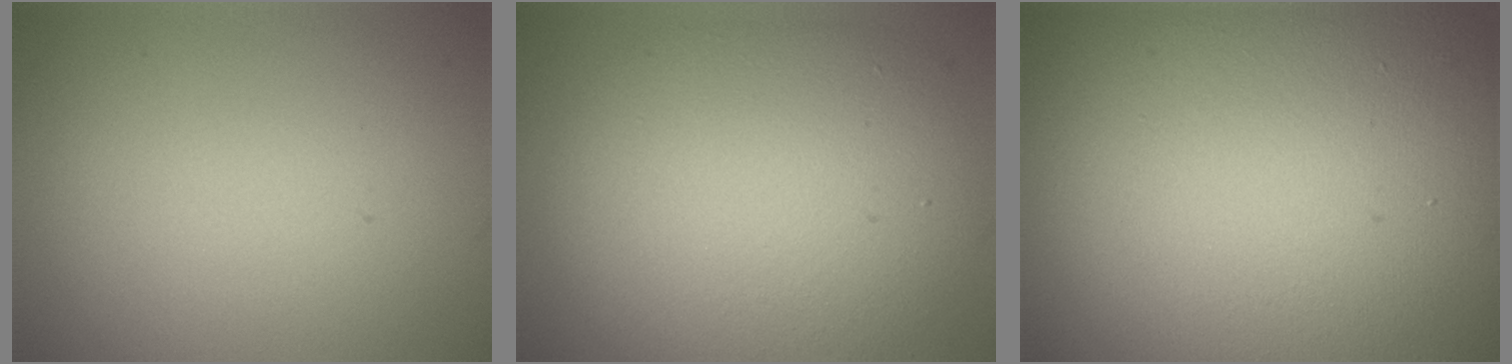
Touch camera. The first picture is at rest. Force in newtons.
{"total": 9.9, "press": 9.8, "slide": 0.9}
{"total": 24.5, "press": 24.4, "slide": 1.3}